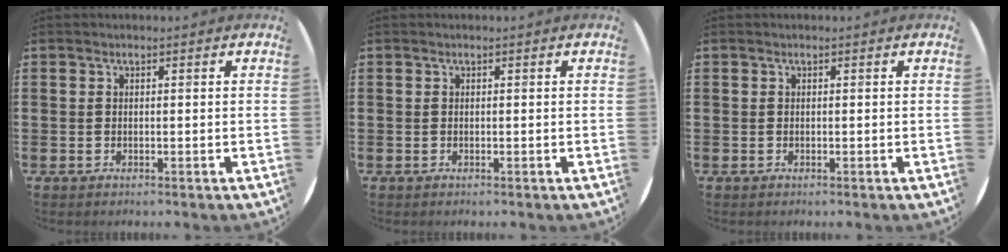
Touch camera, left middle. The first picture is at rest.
{"total": 0.0}
{"total": 0.0}